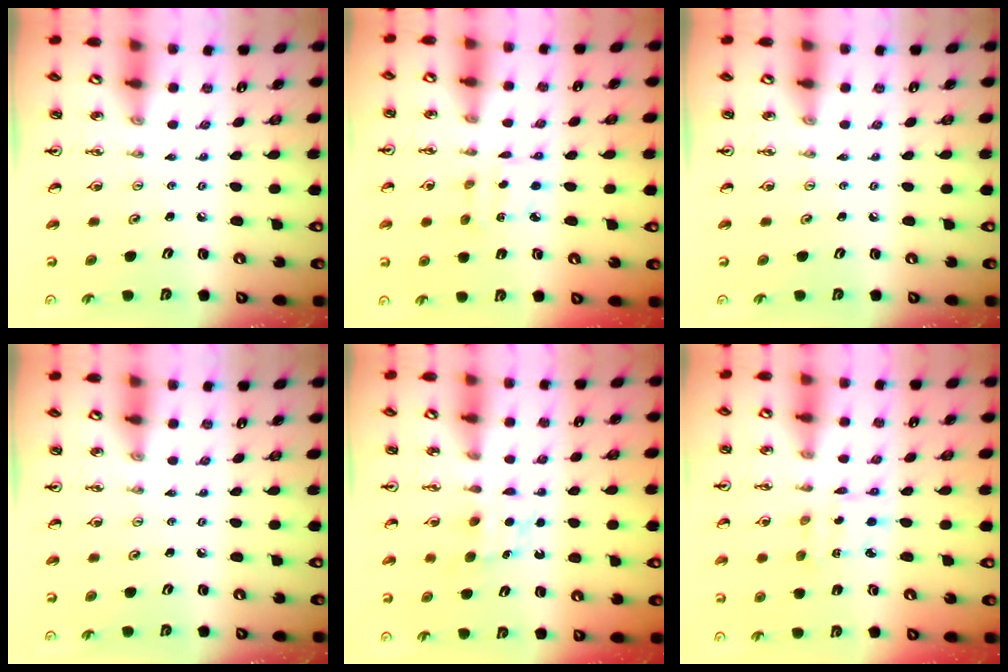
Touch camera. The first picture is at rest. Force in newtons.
{"total": 2.5, "press": 2.5, "slide": 0.1}
{"total": 0.0}
{"total": 0.0}
{"total": 5.9, "press": 5.9, "slide": 0.8}
{"total": 2.9, "press": 2.9, "slide": 0.2}